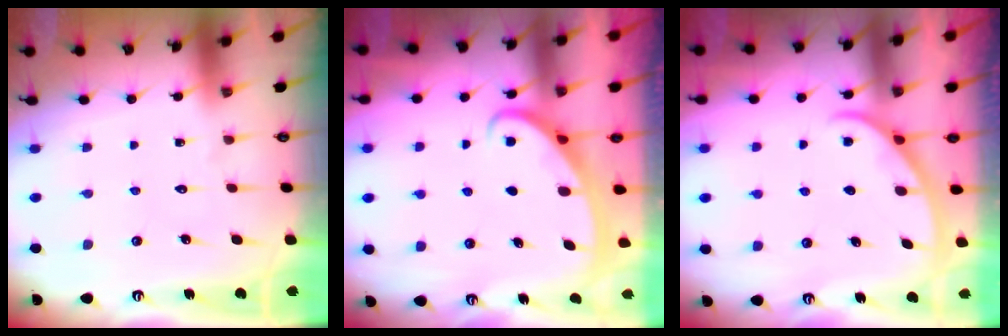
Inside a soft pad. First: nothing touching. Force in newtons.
{"total": 2.5, "press": 2.5, "slide": 0.4}
{"total": 2.4, "press": 2.4, "slide": 0.4}